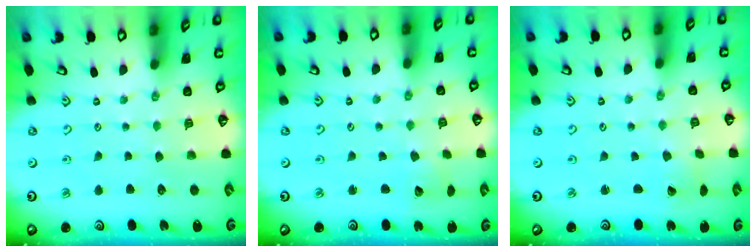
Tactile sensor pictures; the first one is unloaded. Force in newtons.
{"total": 5.7, "press": 5.7, "slide": 0.3}
{"total": 0.0}